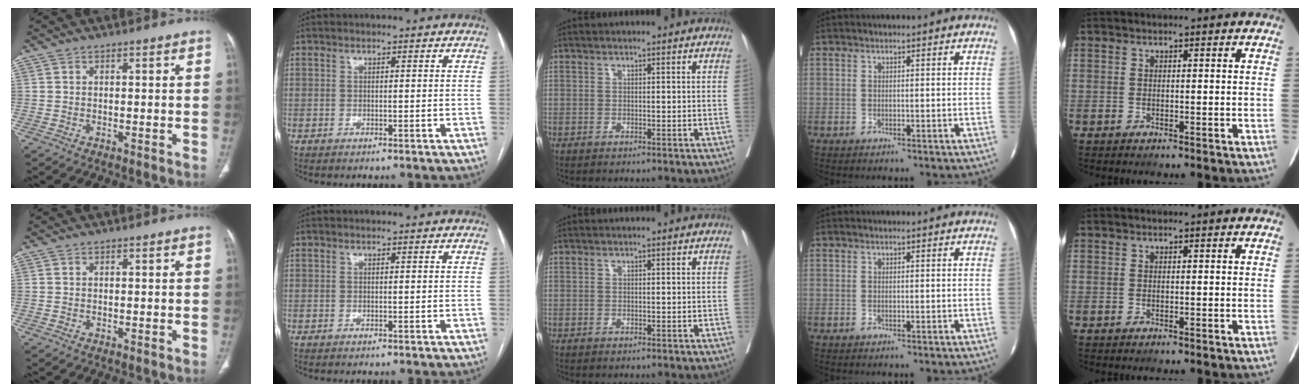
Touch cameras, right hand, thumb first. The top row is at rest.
{}